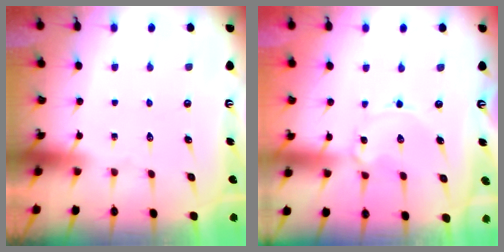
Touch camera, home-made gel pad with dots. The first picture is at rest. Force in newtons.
{"total": 1.6, "press": 1.5, "slide": 0.1}